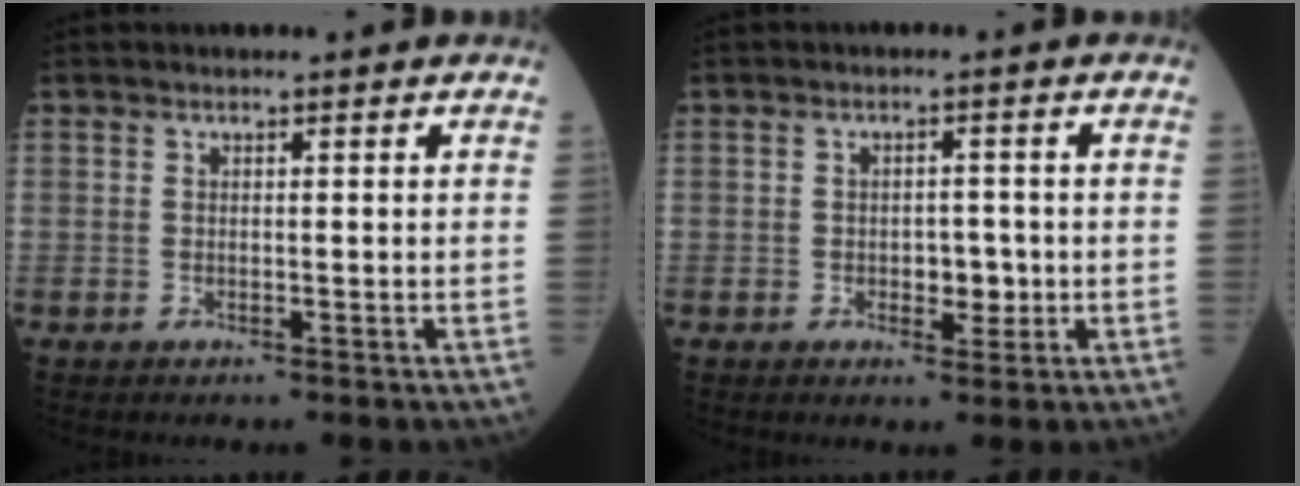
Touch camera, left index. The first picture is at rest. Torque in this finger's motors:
{"motor_torque": [0.13, 0.15, 0.05, 0.01]}